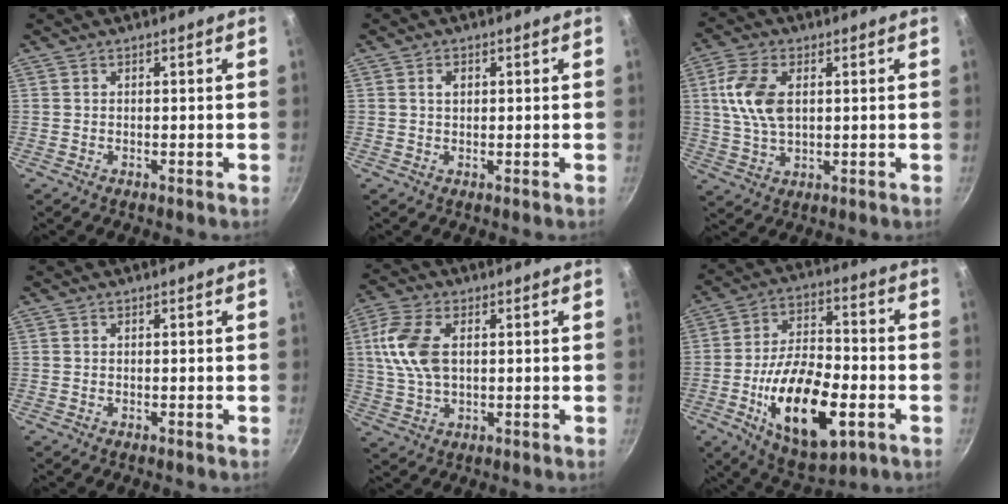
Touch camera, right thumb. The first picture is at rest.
{"total": 1.9, "force": [0.6, 1.3, 1.3], "torque": [-0.014, 0.003, 0.010]}
{"total": 9.8, "force": [2.0, 5.6, 7.7], "torque": [-0.148, 0.001, 0.038]}
{"total": 0.0}
{"total": 10.6, "force": [2.0, 6.1, 8.4], "torque": [-0.168, 0.007, 0.035]}
{"total": 20.6, "force": [-6.1, 9.8, 17.1], "torque": [-0.278, 0.023, -0.094]}